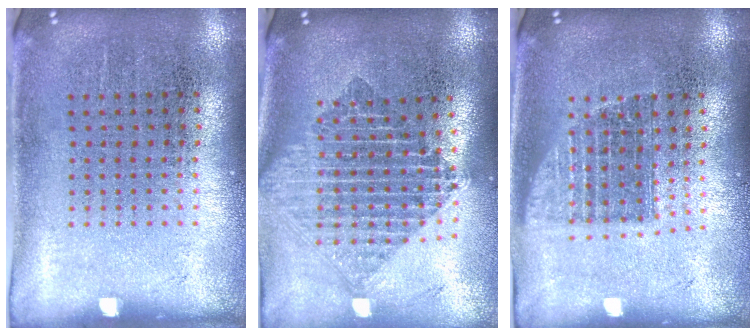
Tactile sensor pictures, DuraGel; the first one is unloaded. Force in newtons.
{"total": 2.2, "press": 1.7, "slide": 1.4}
{"total": 1.3, "press": 1.0, "slide": 0.8}